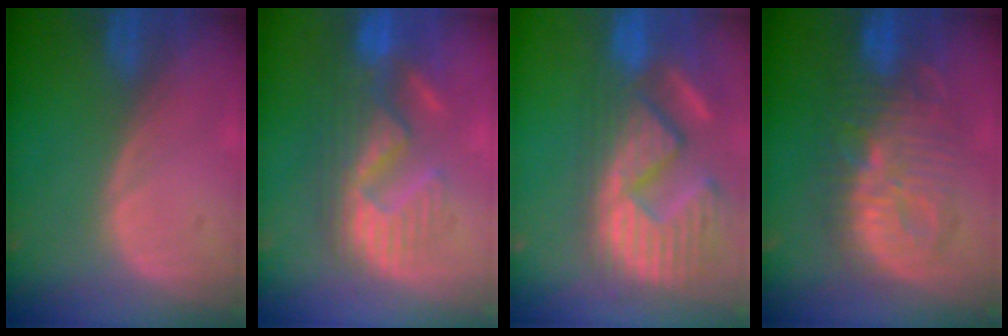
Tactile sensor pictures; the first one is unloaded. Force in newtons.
{"total": 10.8, "press": 9.9, "slide": 4.3}
{"total": 15.0, "press": 12.4, "slide": 8.5}
{"total": 10.3, "press": 10.3, "slide": 0.4}